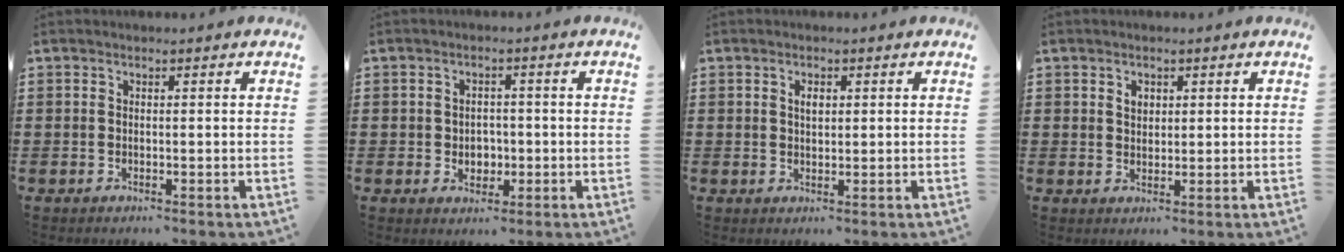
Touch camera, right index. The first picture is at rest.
{"total": 2.7, "force": [-0.6, 2.3, 1.4], "torque": [-0.024, 0.002, -0.016]}
{"total": 1.7, "force": [0.5, 0.9, 1.3], "torque": [-0.028, 0.007, 0.007]}
{"total": 1.8, "force": [0.8, 1.3, 0.9], "torque": [-0.021, 0.007, 0.015]}